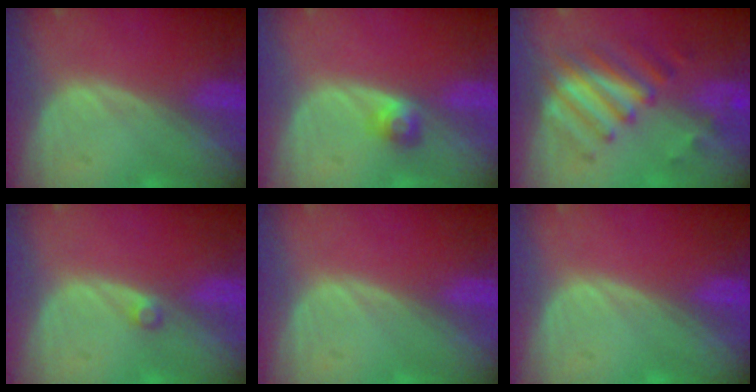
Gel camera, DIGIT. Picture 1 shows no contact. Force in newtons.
{"total": 2.6, "press": 2.3, "slide": 1.1}
{"total": 7.8, "press": 7.3, "slide": 2.6}
{"total": 1.0, "press": 1.0, "slide": 0.2}
{"total": 0.0}
{"total": 0.0}